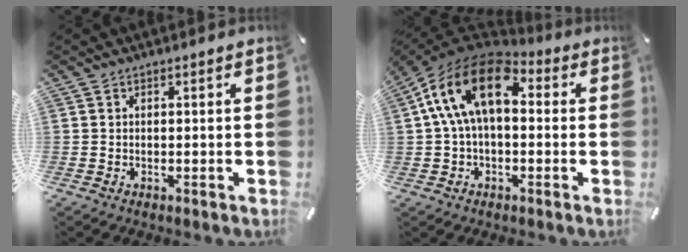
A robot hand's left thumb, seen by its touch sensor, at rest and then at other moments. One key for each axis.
{"total": 15.8, "fx": 3.0, "fy": 9.5, "fz": 12.2, "tx": -0.249, "ty": 0.001, "tz": 0.050}